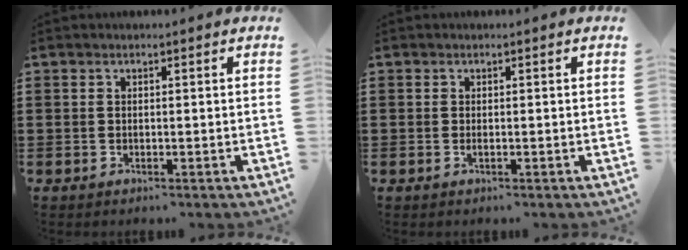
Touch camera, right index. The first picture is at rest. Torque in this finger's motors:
{"motor_torque": [0.71, 0.68, 0.05, 0.00]}